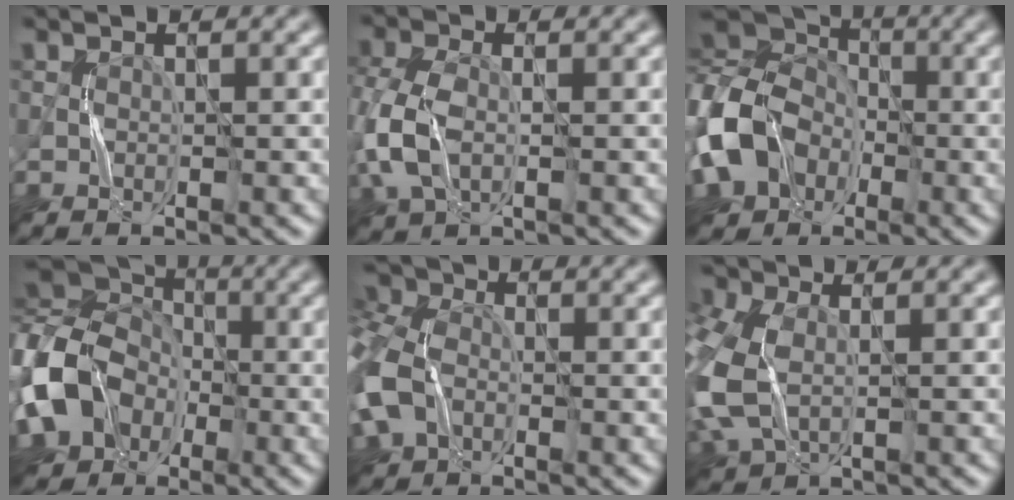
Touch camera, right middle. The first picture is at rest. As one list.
[{"total": 5.7, "force": [-1.0, 3.7, 4.2], "torque": [-0.117, 0.003, -0.026]}, {"total": 11.6, "force": [-3.1, 9.6, 5.6], "torque": [-0.131, -0.014, -0.083]}, {"total": 13.5, "force": [-3.4, 11.3, 6.5], "torque": [-0.152, -0.011, -0.090]}, {"total": 7.7, "force": [-1.3, 5.6, 5.0], "torque": [-0.137, 0.003, -0.043]}, {"total": 8.7, "force": [-0.4, 6.1, 6.2], "torque": [-0.190, -0.010, -0.007]}]